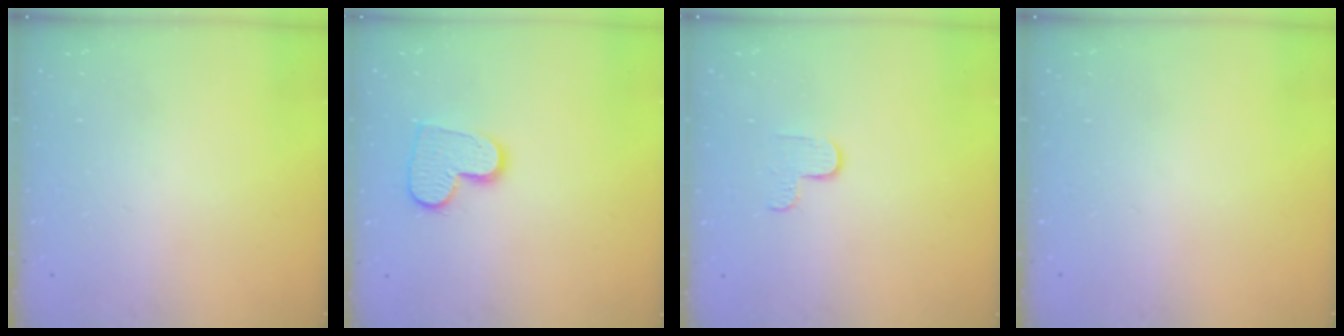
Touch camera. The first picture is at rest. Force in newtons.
{"total": 12.0, "press": 11.9, "slide": 0.8}
{"total": 2.9, "press": 2.9, "slide": 0.3}
{"total": 0.0}